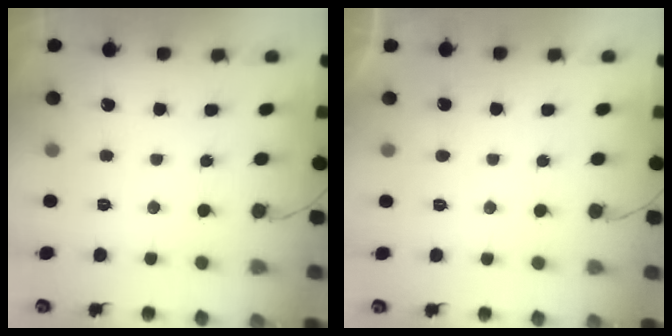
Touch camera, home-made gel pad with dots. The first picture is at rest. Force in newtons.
{"total": 2.6, "press": 2.6, "slide": 0.3}